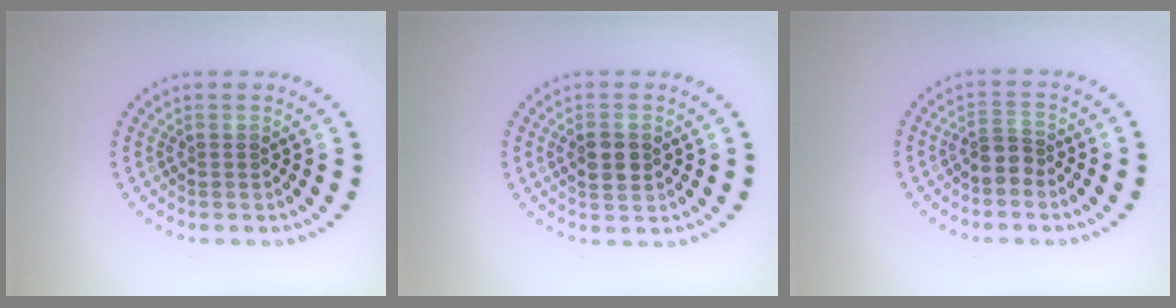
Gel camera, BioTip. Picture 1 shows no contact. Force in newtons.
{"total": 2.3, "press": 2.3, "slide": 0.1}
{"total": 2.0, "press": 1.7, "slide": 1.1}